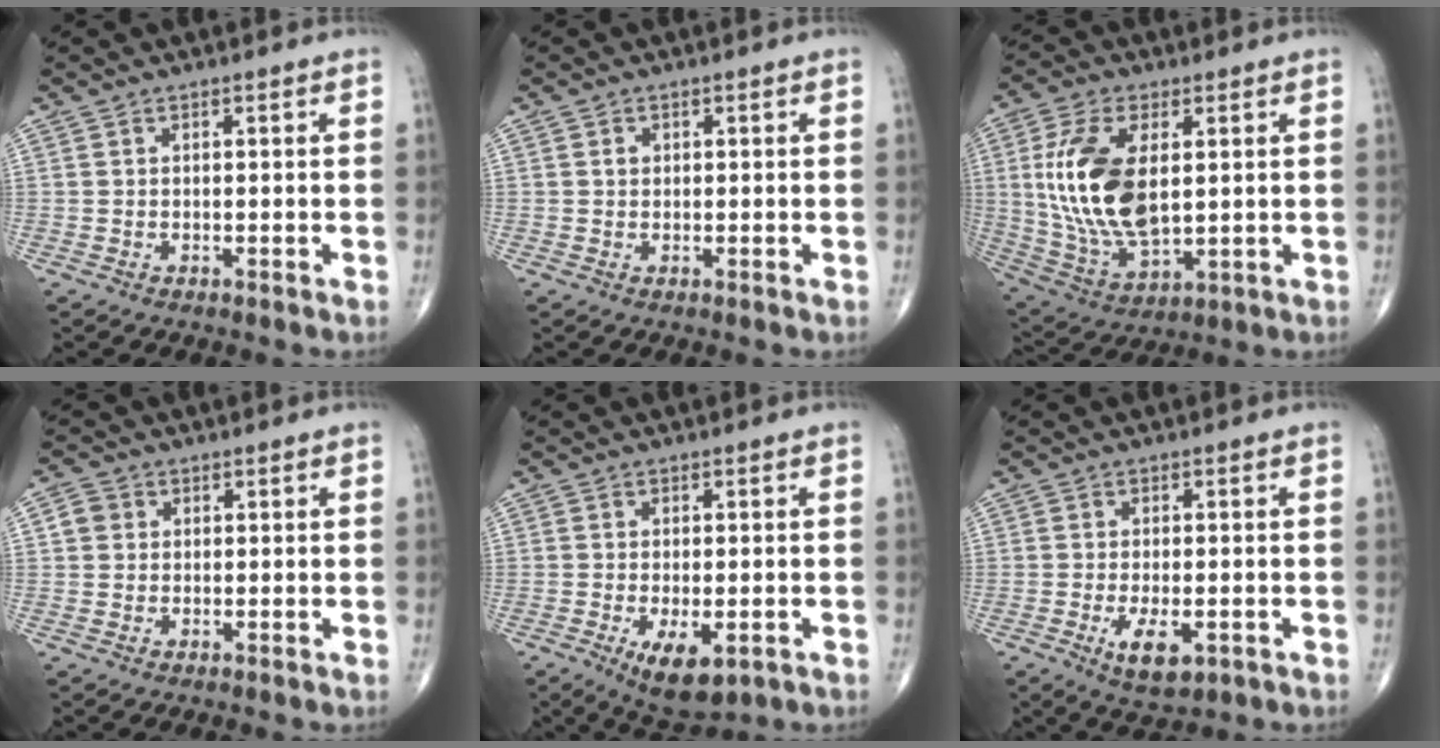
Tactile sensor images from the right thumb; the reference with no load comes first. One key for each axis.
{"total": 0.9, "fx": 0.2, "fy": 0.8, "fz": 0.5, "tx": -0.003, "ty": 0.003, "tz": 0.004}
{"total": 17.5, "fx": 2.6, "fy": 9.1, "fz": 14.8, "tx": -0.294, "ty": -0.016, "tz": 0.059}
{"total": 3.0, "fx": 0.5, "fy": 2.7, "fz": 1.1, "tx": -0.009, "ty": 0.004, "tz": 0.006}
{"total": 7.7, "fx": -2.8, "fy": 3.4, "fz": 6.3, "tx": -0.095, "ty": -0.011, "tz": -0.036}
{"total": 6.1, "fx": -2.1, "fy": 2.7, "fz": 5.1, "tx": -0.082, "ty": -0.009, "tz": -0.028}